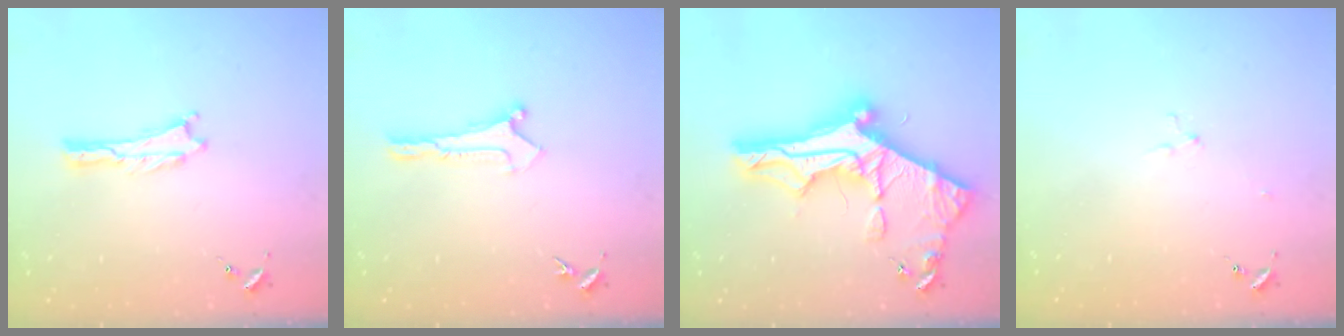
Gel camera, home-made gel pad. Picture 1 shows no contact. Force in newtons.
{"total": 0.0}
{"total": 12.4, "press": 12.3, "slide": 1.4}
{"total": 2.9, "press": 2.9, "slide": 0.3}